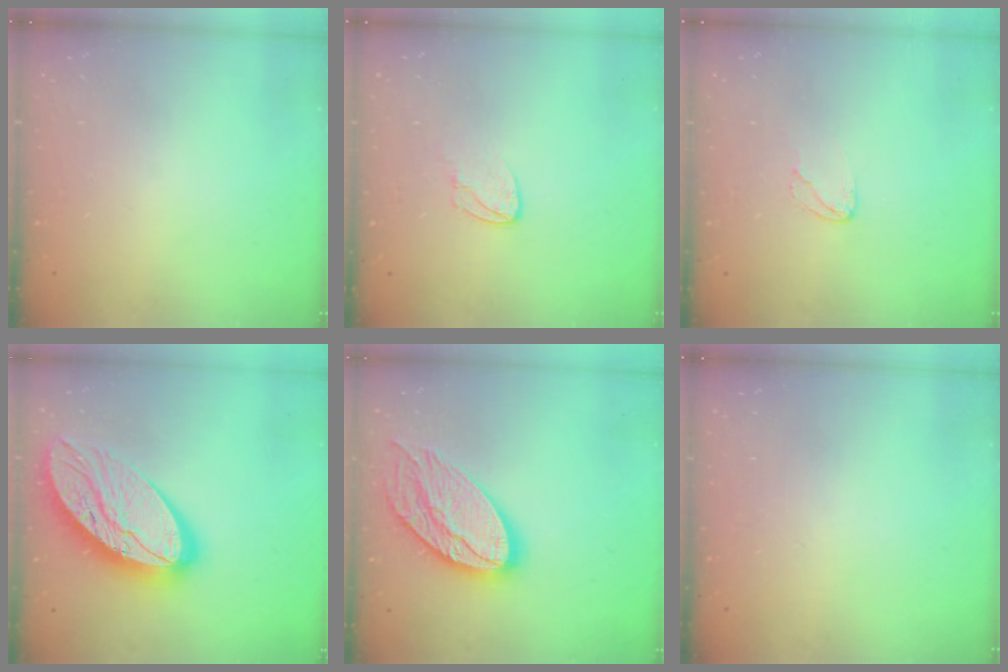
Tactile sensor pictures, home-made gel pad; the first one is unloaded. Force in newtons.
{"total": 5.3, "press": 5.2, "slide": 0.4}
{"total": 3.9, "press": 3.9, "slide": 0.2}
{"total": 22.8, "press": 22.7, "slide": 1.6}
{"total": 18.7, "press": 18.7, "slide": 1.6}
{"total": 0.0}